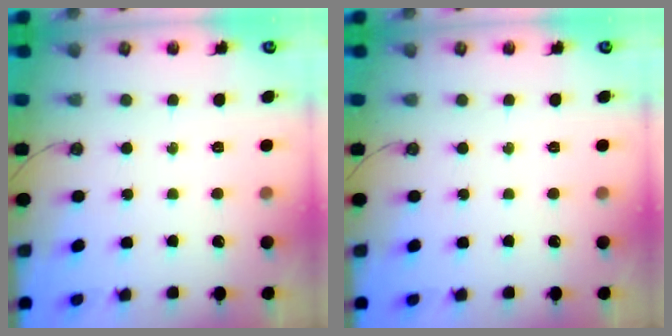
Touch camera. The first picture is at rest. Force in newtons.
{"total": 0.0}